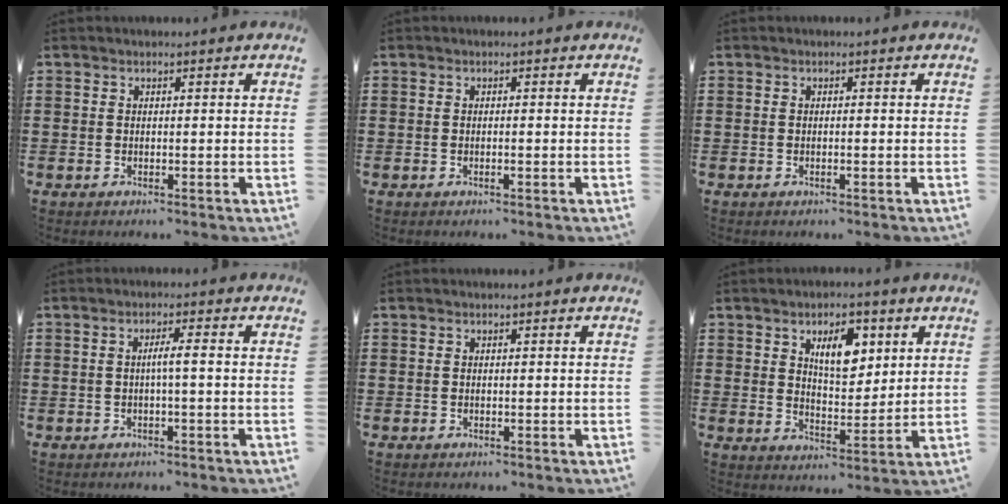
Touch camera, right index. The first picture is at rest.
{"total": 0.6, "force": [-0.3, -0.1, 0.5], "torque": [-0.009, -0.004, -0.005]}
{"total": 0.5, "force": [-0.2, -0.1, 0.4], "torque": [-0.008, -0.004, -0.004]}
{"total": 2.4, "force": [-0.3, -0.1, 2.4], "torque": [-0.043, -0.002, -0.008]}
{"total": 0.0}
{"total": 6.6, "force": [3.0, 3.3, 4.8], "torque": [-0.082, 0.002, 0.048]}